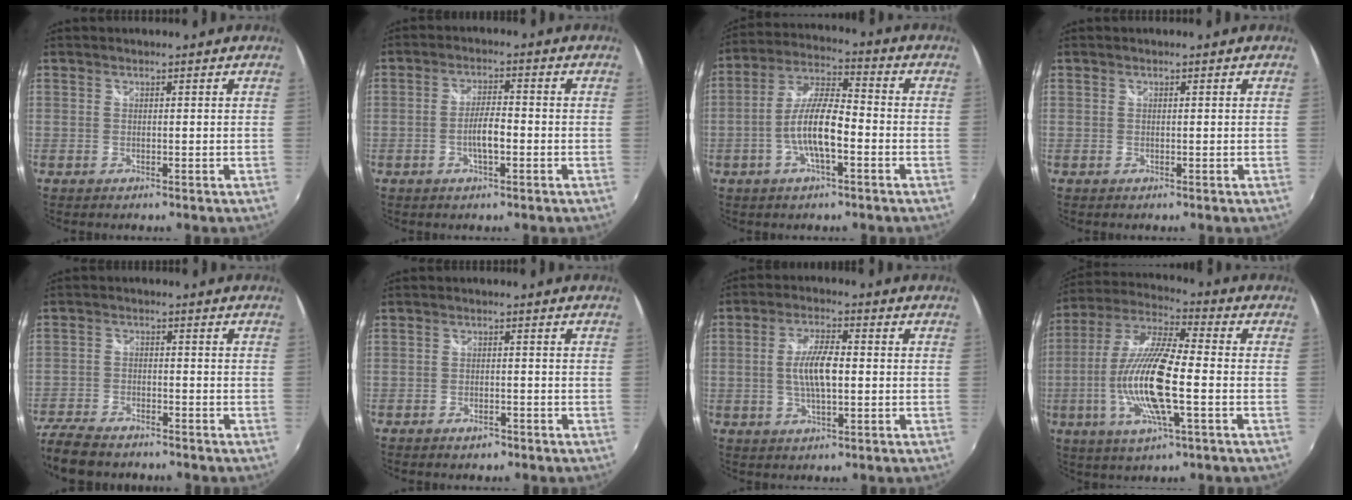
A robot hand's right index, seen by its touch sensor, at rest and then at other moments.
{"total": 4.2, "force": [-1.4, 1.1, 3.8], "torque": [-0.073, 0.001, -0.024]}
{"total": 9.9, "force": [-3.2, 2.7, 9.0], "torque": [-0.186, 0.006, -0.060]}
{"total": 0.0}
{"total": 10.8, "force": [-9.0, 3.9, 4.5], "torque": [-0.125, -0.028, -0.167]}
{"total": 2.5, "force": [-1.9, 1.3, 1.0], "torque": [-0.022, -0.003, -0.031]}
{"total": 7.2, "force": [-0.4, 2.4, 6.8], "torque": [-0.129, 0.003, -0.006]}
{"total": 17.0, "force": [-3.5, 3.7, 16.2], "torque": [-0.322, -0.012, -0.069]}